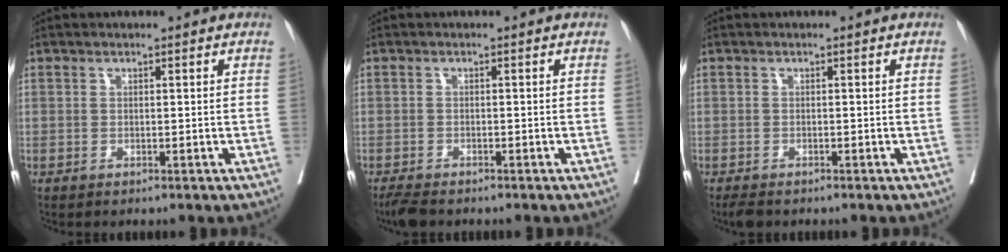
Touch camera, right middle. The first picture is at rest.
{"total": 3.0, "force": [-2.6, 0.7, 1.4], "torque": [-0.028, -0.010, -0.044]}
{"total": 1.8, "force": [-1.5, 0.6, 0.8], "torque": [-0.019, -0.007, -0.023]}